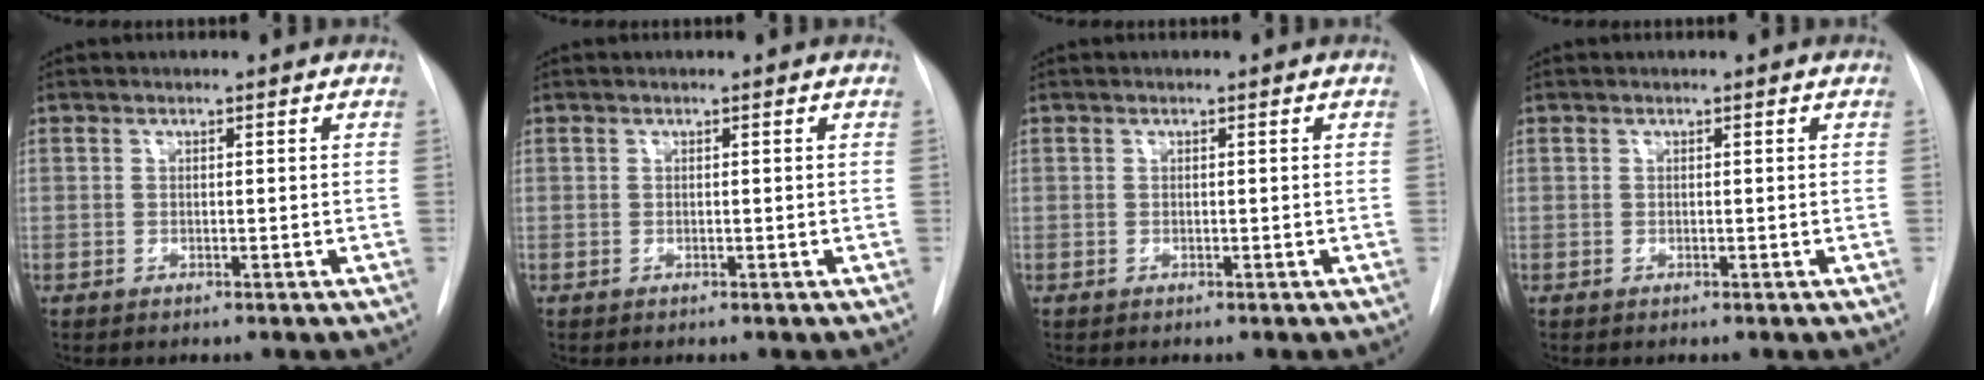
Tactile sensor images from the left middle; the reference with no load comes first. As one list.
[{"total": 0.0}, {"total": 0.0}, {"total": 0.0}]